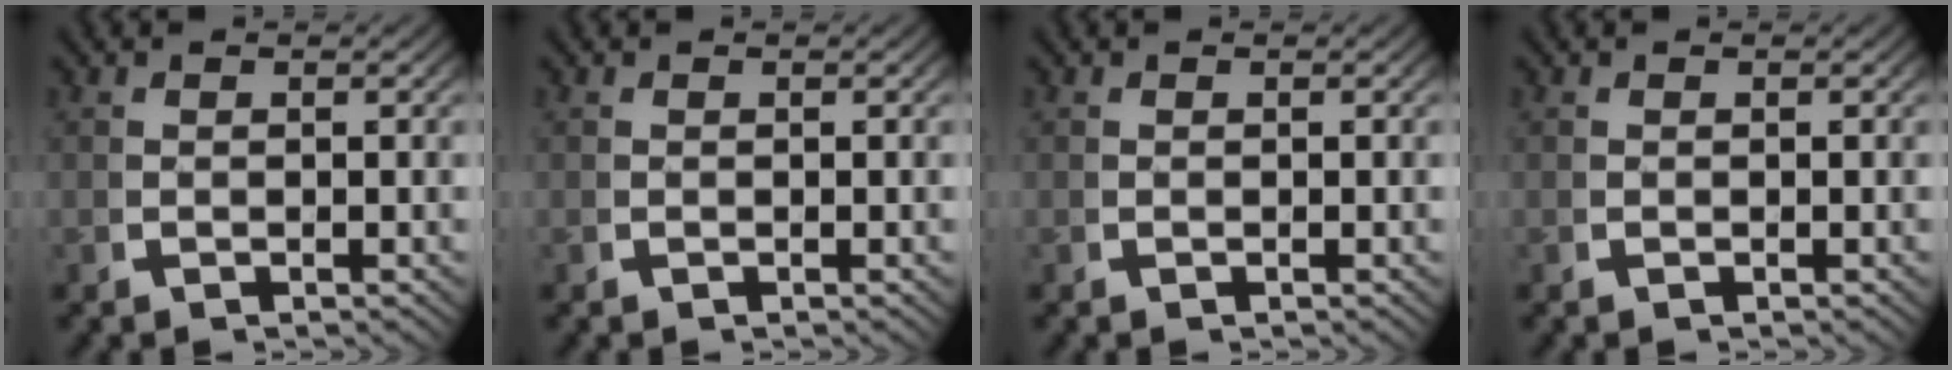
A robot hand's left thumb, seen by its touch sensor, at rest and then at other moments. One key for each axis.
{"total": 0.0}
{"total": 0.0}
{"total": 0.0}